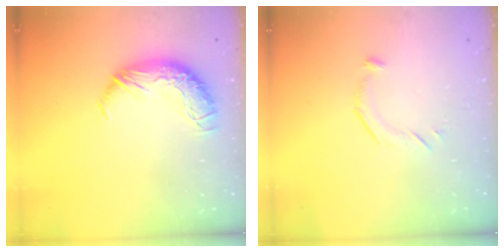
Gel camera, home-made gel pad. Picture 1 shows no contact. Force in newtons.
{"total": 7.1, "press": 7.0, "slide": 0.8}